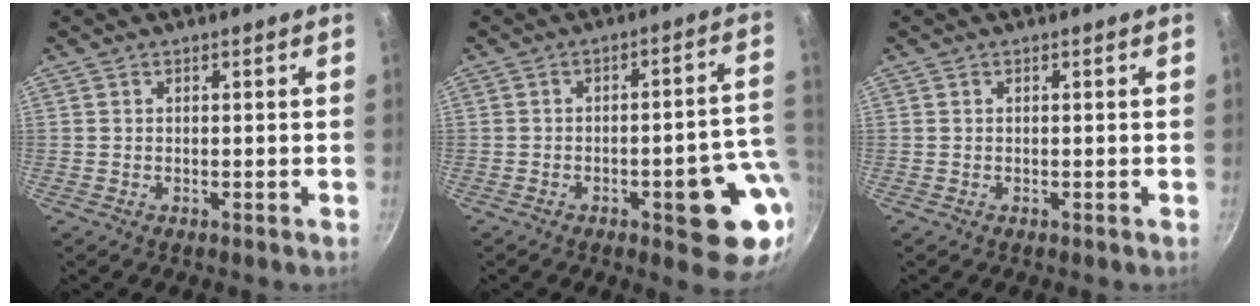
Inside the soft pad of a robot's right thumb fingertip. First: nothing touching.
{"total": 14.2, "force": [-4.2, 4.6, 12.7], "torque": [-0.107, 0.028, -0.054]}
{"total": 0.0}